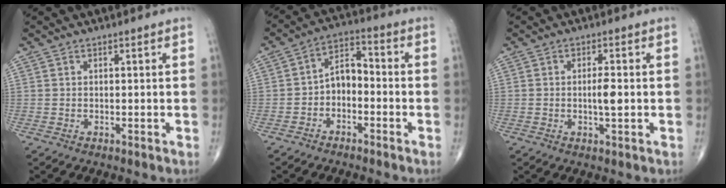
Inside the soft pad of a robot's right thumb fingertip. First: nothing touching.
{"total": 6.3, "force": [-2.0, 4.1, 4.4], "torque": [-0.061, 0.039, -0.049]}
{"total": 3.4, "force": [-0.3, 1.0, 3.2], "torque": [-0.059, -0.002, -0.007]}